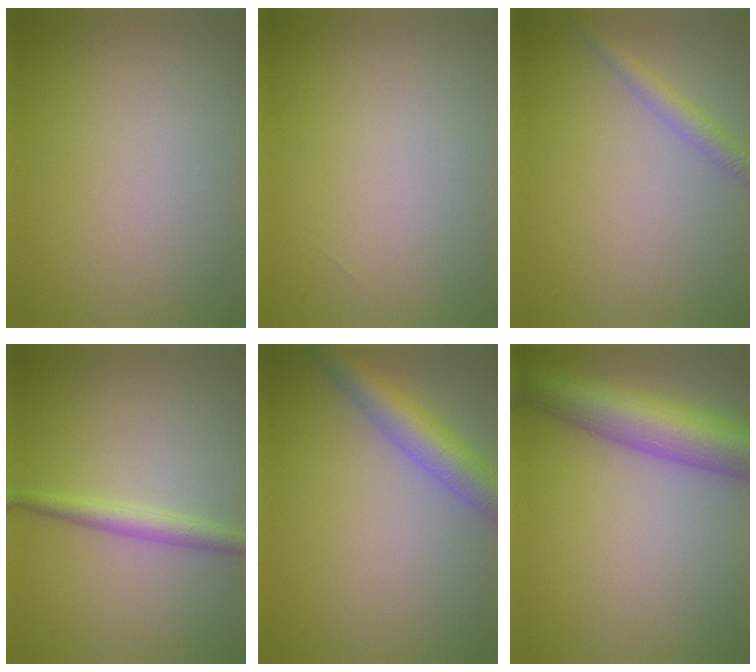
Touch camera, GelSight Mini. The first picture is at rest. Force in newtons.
{"total": 0.0}
{"total": 1.9, "press": 1.9, "slide": 0.0}
{"total": 2.2, "press": 2.2, "slide": 0.1}
{"total": 4.9, "press": 4.9, "slide": 0.3}
{"total": 8.7, "press": 8.7, "slide": 0.2}